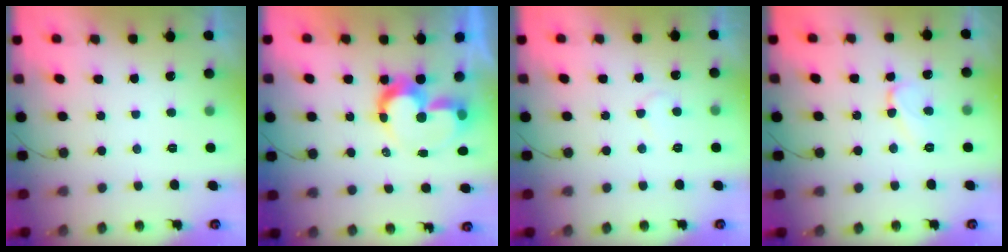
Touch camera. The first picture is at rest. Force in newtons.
{"total": 11.2, "press": 11.1, "slide": 0.9}
{"total": 4.4, "press": 4.4, "slide": 0.2}
{"total": 7.2, "press": 7.2, "slide": 0.7}